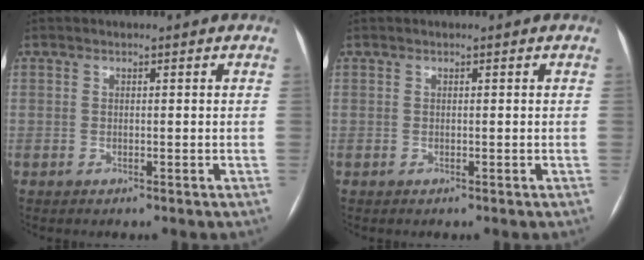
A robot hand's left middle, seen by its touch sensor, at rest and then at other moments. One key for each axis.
{"total": 0.0}